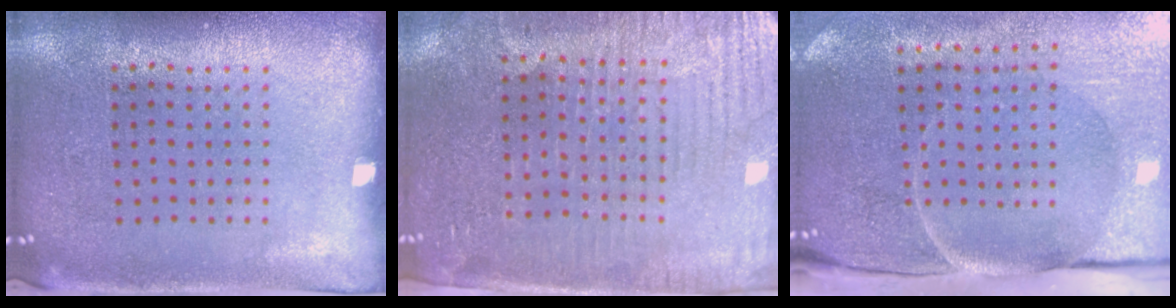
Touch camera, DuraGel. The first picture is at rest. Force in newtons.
{"total": 3.7, "press": 3.5, "slide": 1.2}
{"total": 5.1, "press": 4.1, "slide": 3.0}